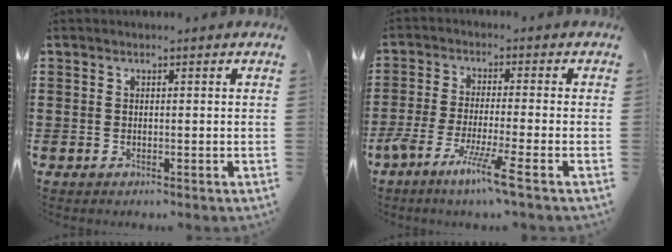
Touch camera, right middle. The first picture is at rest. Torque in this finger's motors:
{"motor_torque": [1.47, -0.67, 0.60, 0.14]}